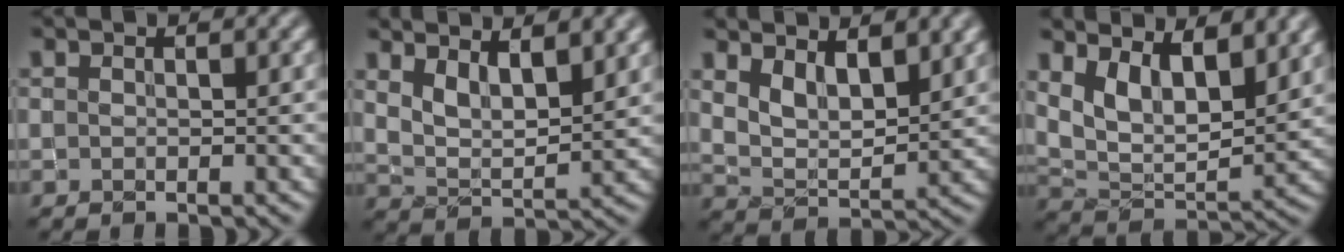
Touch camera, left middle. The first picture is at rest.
{"total": 4.6, "force": [3.1, 1.6, 3.0], "torque": [-0.057, -0.006, 0.058]}
{"total": 4.5, "force": [2.8, 1.9, 2.9], "torque": [-0.058, -0.009, 0.052]}
{"total": 7.4, "force": [4.1, 3.4, 5.1], "torque": [-0.096, -0.009, 0.074]}